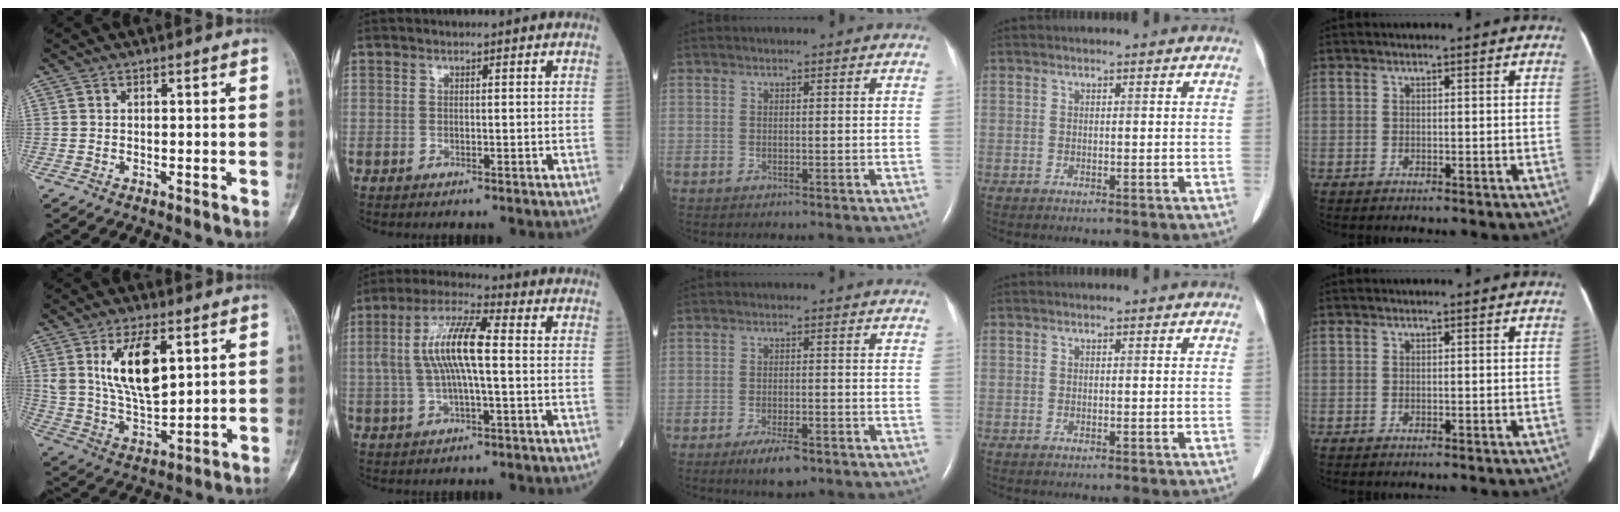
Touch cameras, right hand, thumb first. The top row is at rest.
{"thumb": {"total": 13.5, "force": [4.8, 6.3, 11.0], "torque": [-0.191, -0.025, 0.100]}, "index": {"total": 10.5, "force": [0.4, 2.2, 10.3], "torque": [-0.210, 0.020, 0.004]}, "middle": {"total": 4.6, "force": [-3.0, 1.2, 3.3], "torque": [-0.065, -0.006, -0.046]}}